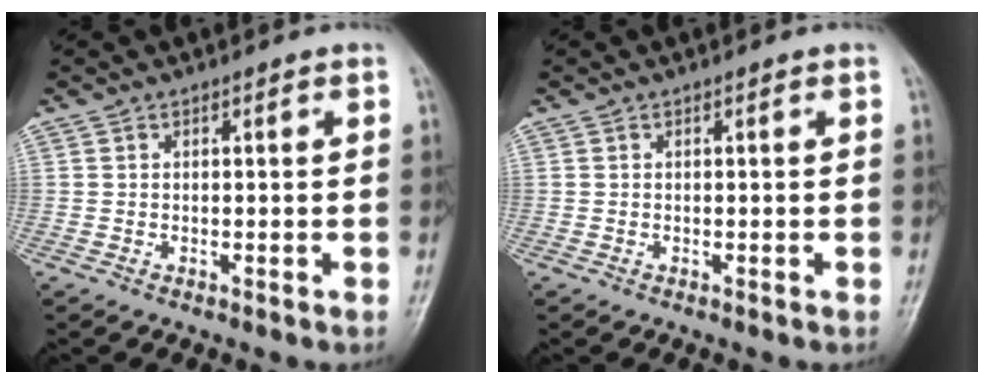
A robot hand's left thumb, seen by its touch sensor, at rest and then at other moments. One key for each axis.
{"total": 0.0}